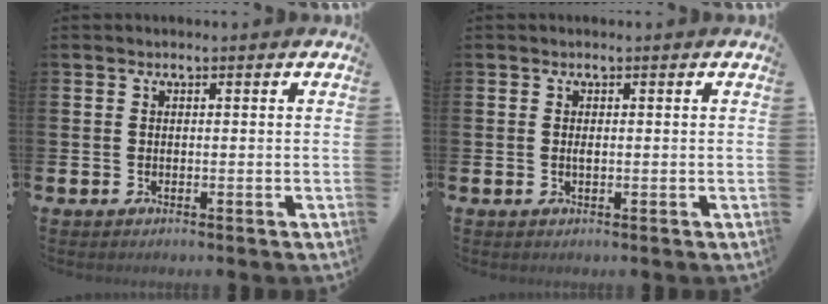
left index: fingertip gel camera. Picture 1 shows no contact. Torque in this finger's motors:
{"motor_torque": [0.23, -0.25, 0.00, 0.05]}